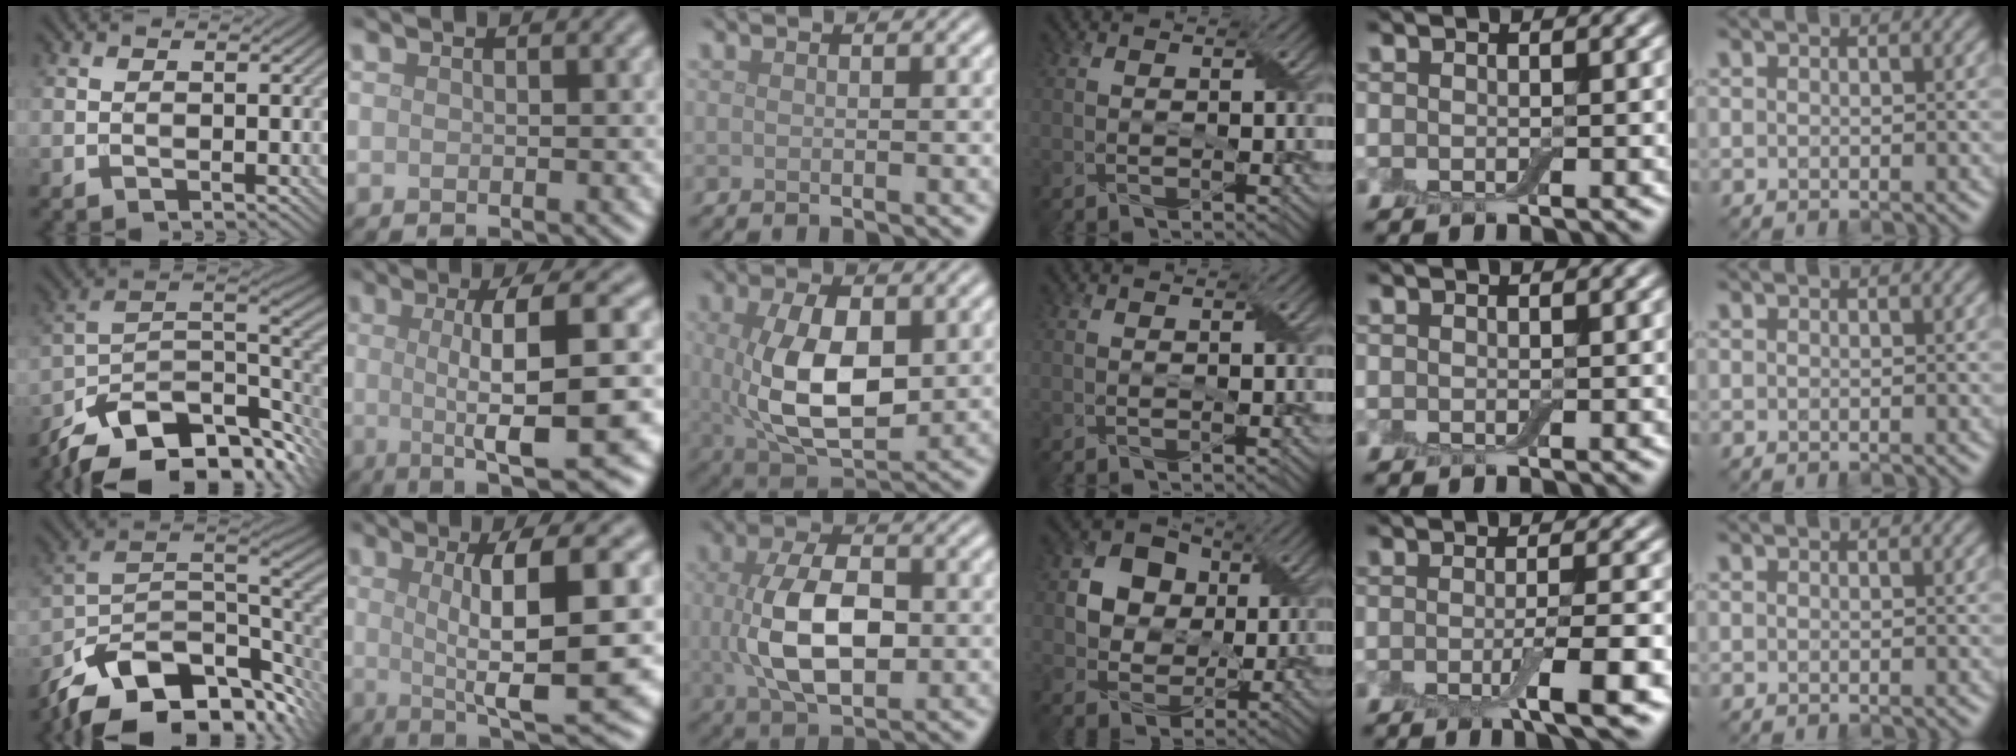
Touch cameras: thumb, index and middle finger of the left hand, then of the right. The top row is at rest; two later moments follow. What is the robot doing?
{"motion": "wrap", "object": "adhesive wrap"}